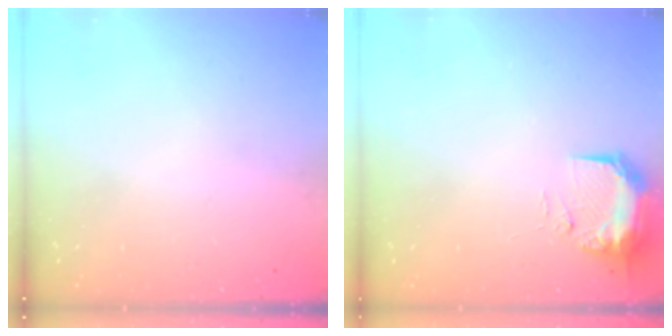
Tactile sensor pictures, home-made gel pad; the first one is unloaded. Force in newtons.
{"total": 9.2, "press": 9.0, "slide": 1.5}